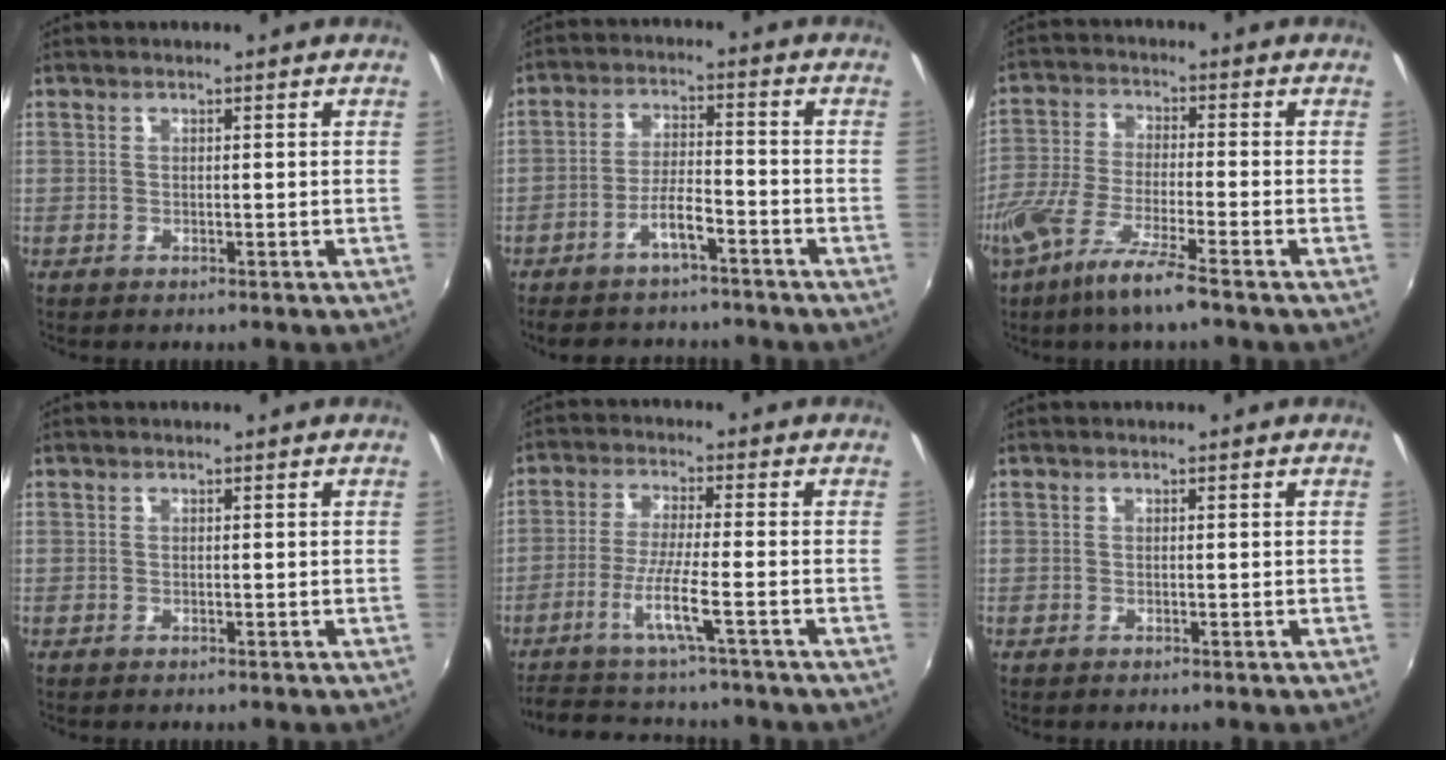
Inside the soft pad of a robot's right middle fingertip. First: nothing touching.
{"total": 8.7, "force": [-6.8, 2.7, 4.8], "torque": [-0.100, 0.006, -0.112]}
{"total": 10.3, "force": [-6.7, 0.7, 7.8], "torque": [-0.162, -0.022, -0.134]}
{"total": 0.0}
{"total": 9.8, "force": [-7.6, -0.1, 6.2], "torque": [-0.136, -0.022, -0.134]}
{"total": 0.0}